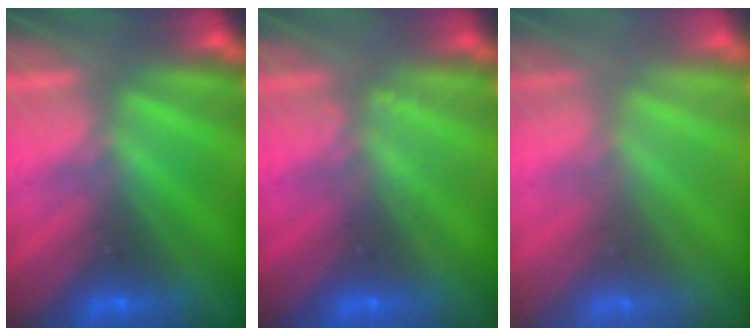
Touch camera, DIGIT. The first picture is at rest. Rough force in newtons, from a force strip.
{"total": 1.8}
{"total": 2.7}